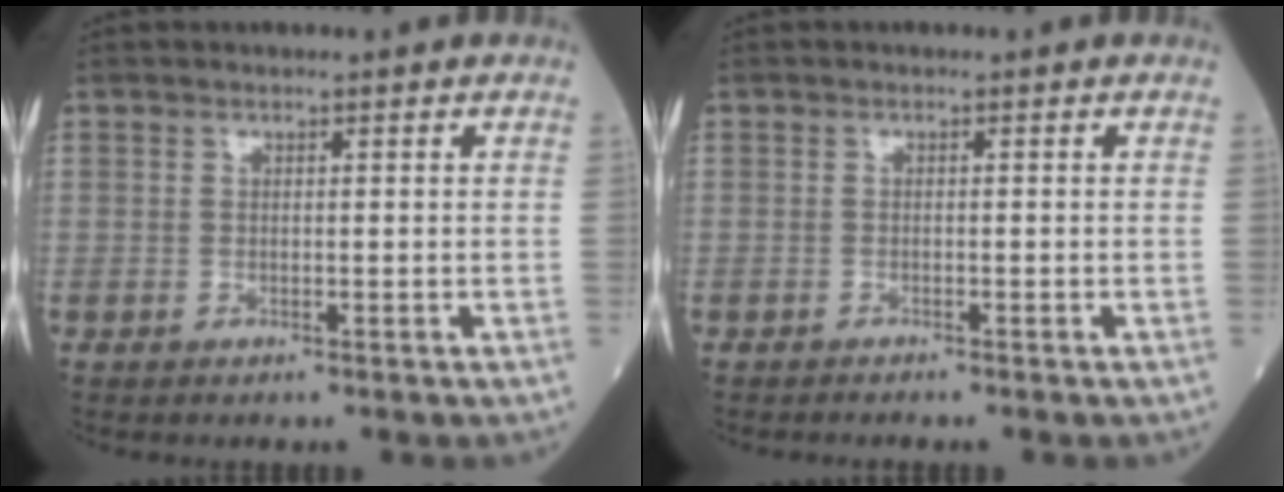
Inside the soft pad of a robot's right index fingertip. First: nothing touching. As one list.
[{"total": 1.0, "force": [-0.9, -0.2, 0.3], "torque": [-0.005, 0.002, -0.014]}]